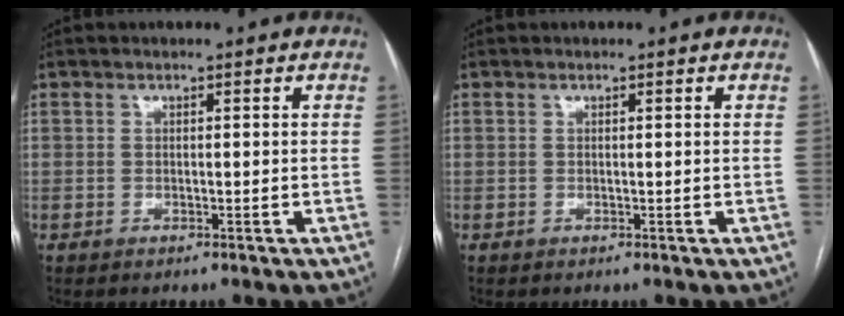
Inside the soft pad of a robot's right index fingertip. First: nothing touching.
{"total": 0.0}